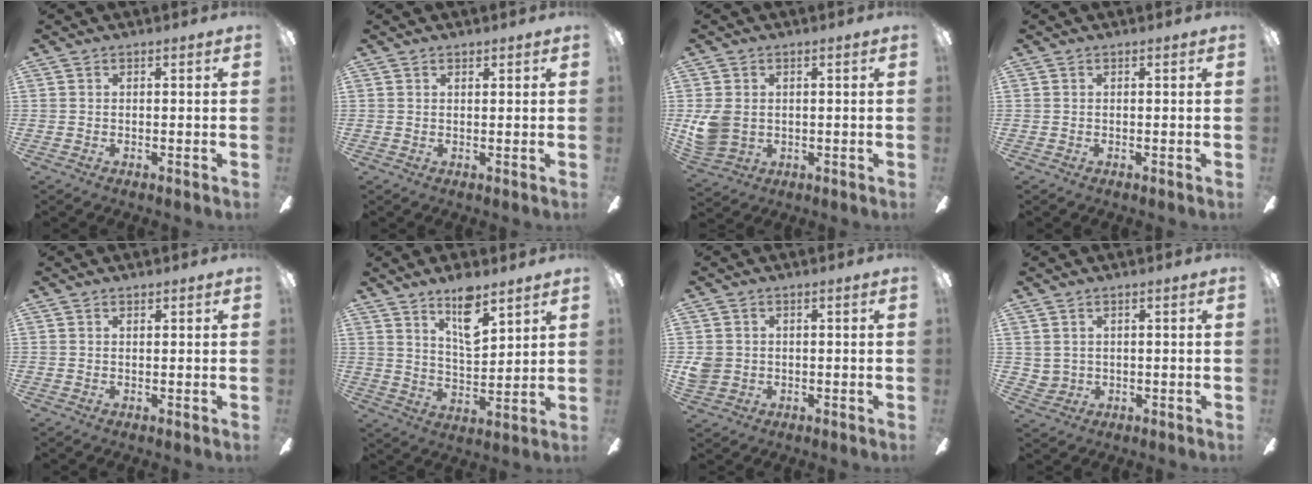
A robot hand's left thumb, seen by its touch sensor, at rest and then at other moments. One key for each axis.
{"total": 1.1, "fx": 0.9, "fy": 0.4, "fz": 0.4, "tx": -0.002, "ty": -0.003, "tz": 0.015}
{"total": 7.1, "fx": 0.5, "fy": 5.8, "fz": 4.2, "tx": -0.088, "ty": 0.010, "tz": 0.015}
{"total": 0.0}
{"total": 1.0, "fx": 0.8, "fy": 0.4, "fz": 0.4, "tx": -0.002, "ty": -0.002, "tz": 0.013}
{"total": 11.6, "fx": 8.1, "fy": 4.1, "fz": 7.1, "tx": -0.109, "ty": -0.045, "tz": 0.140}
{"total": 3.9, "fx": 0.1, "fy": 3.7, "fz": 1.2, "tx": -0.018, "ty": 0.007, "tz": 0.004}
{"total": 2.7, "fx": 1.7, "fy": 2.0, "fz": 0.4, "tx": -0.015, "ty": 0.000, "tz": 0.033}